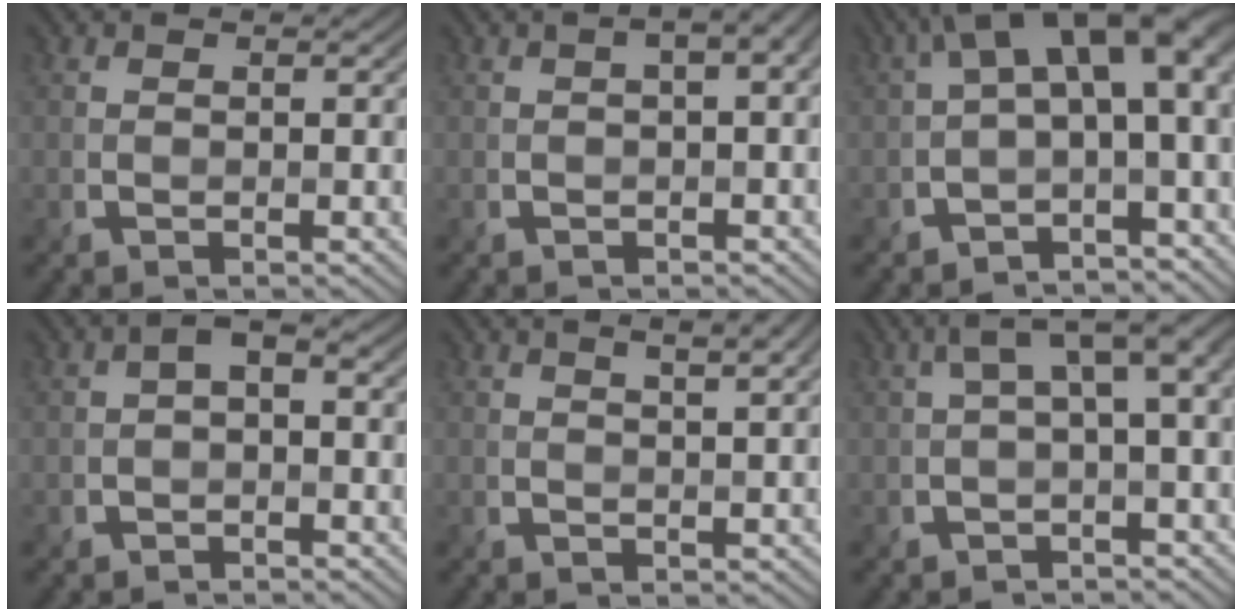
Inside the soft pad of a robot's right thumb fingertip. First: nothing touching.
{"total": 3.3, "force": [0.8, 1.0, 3.1], "torque": [-0.046, 0.010, 0.008]}
{"total": 12.3, "force": [1.4, 5.8, 10.8], "torque": [-0.161, 0.008, 0.023]}
{"total": 2.5, "force": [-0.3, 1.3, 2.1], "torque": [-0.037, 0.008, -0.010]}
{"total": 4.1, "force": [2.4, 1.0, 3.3], "torque": [-0.047, 0.009, 0.027]}
{"total": 5.7, "force": [0.8, 1.9, 5.3], "torque": [-0.076, 0.019, 0.010]}